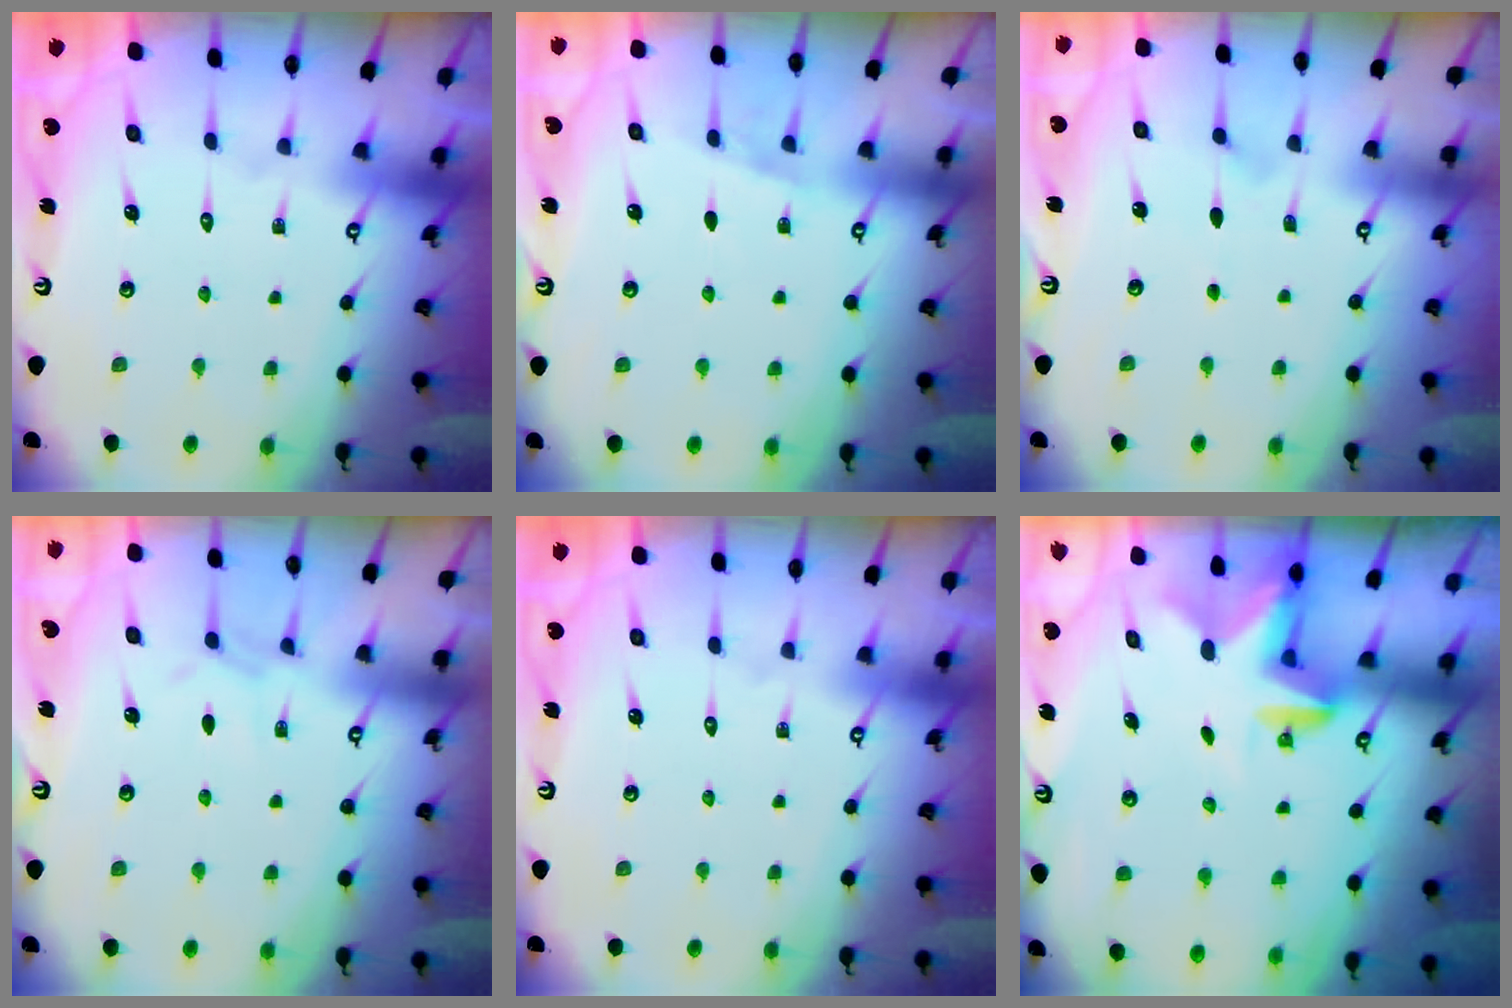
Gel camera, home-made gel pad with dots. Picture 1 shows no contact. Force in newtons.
{"total": 3.6, "press": 3.3, "slide": 1.4}
{"total": 3.0, "press": 2.5, "slide": 1.7}
{"total": 4.3, "press": 4.3, "slide": 0.6}
{"total": 0.0}
{"total": 2.3, "press": 2.3, "slide": 0.4}